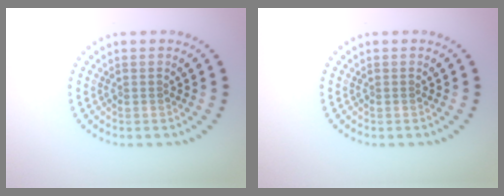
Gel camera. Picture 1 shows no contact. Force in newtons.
{"total": 0.0}